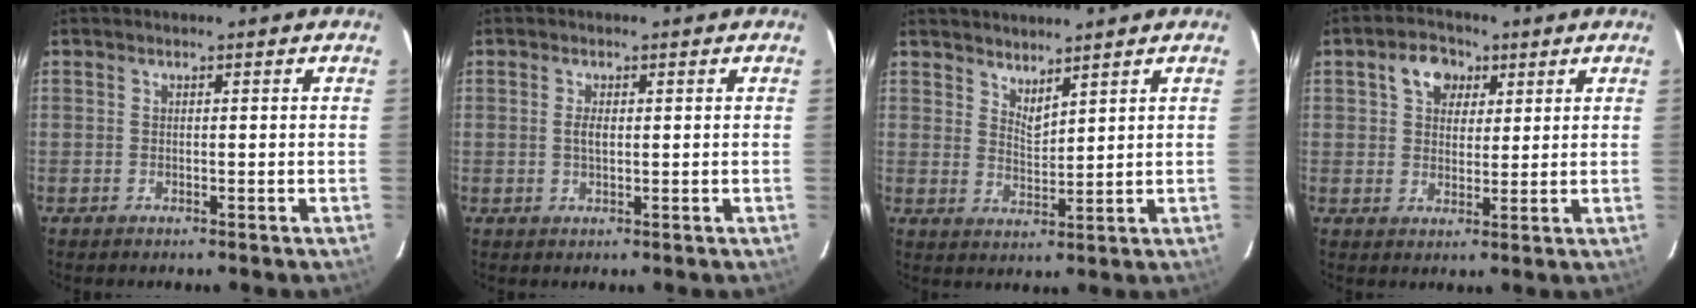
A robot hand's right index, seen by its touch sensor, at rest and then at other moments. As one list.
[{"total": 1.7, "force": [0.2, 0.8, 1.5], "torque": [-0.031, 0.000, 0.003]}, {"total": 3.7, "force": [3.3, 0.8, 1.4], "torque": [-0.023, -0.007, 0.057]}, {"total": 6.3, "force": [2.8, 4.6, 3.2], "torque": [-0.051, 0.020, 0.047]}]